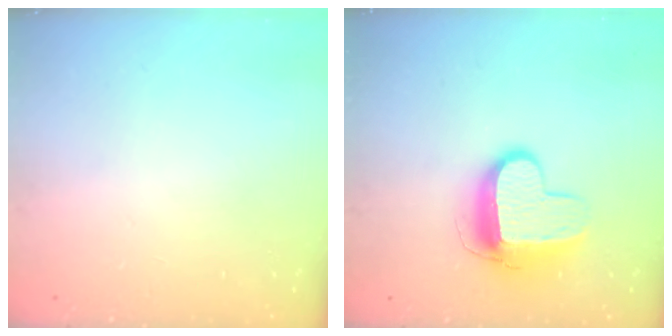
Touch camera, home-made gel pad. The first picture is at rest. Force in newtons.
{"total": 11.1, "press": 11.0, "slide": 1.3}